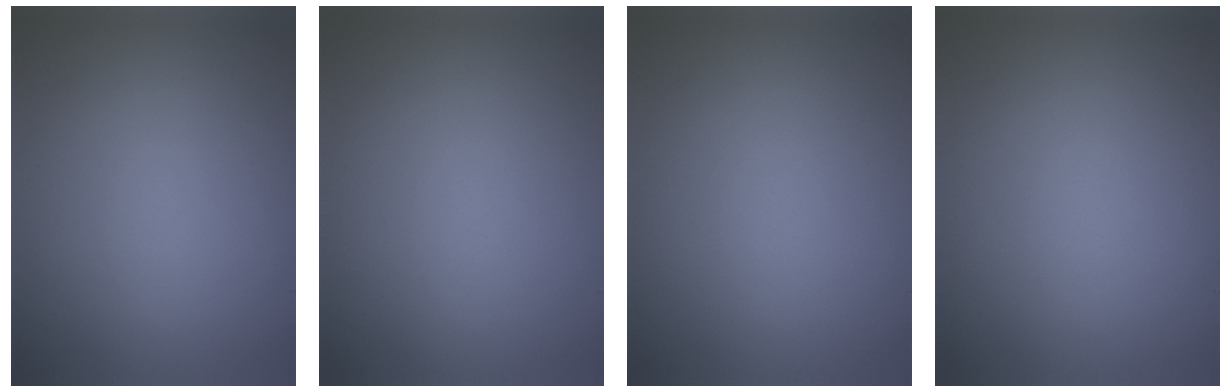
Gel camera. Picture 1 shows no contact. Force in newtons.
{"total": 0.0}
{"total": 0.0}
{"total": 0.0}